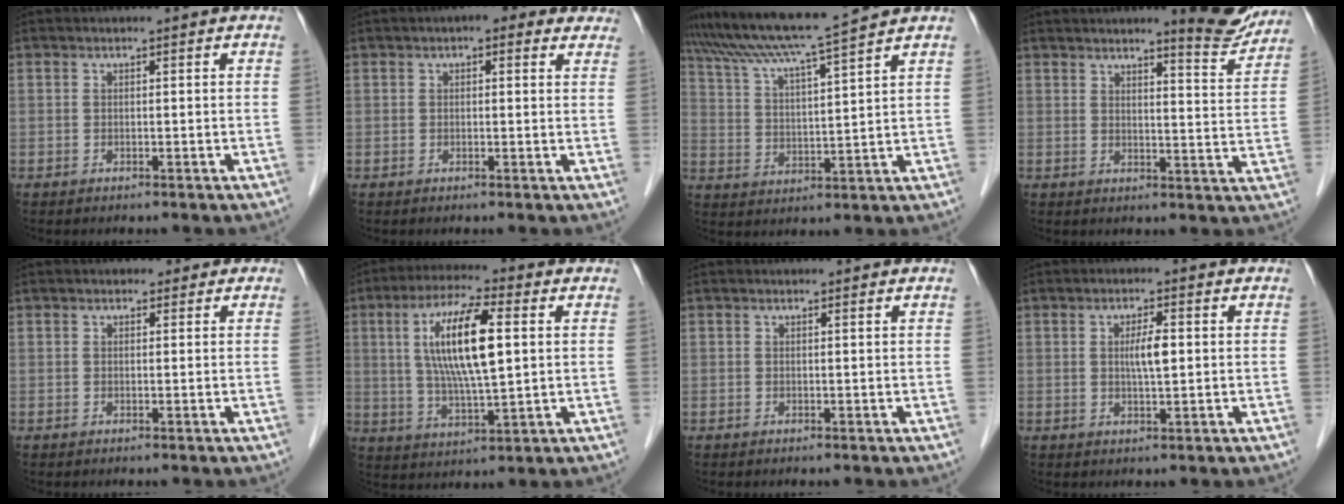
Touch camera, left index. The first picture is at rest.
{"total": 5.3, "force": [3.5, 2.1, 3.3], "torque": [-0.028, 0.027, 0.038]}
{"total": 12.3, "force": [10.6, -2.0, 5.9], "torque": [-0.108, 0.004, 0.178]}
{"total": 7.8, "force": [7.0, 0.5, 3.4], "torque": [-0.039, -0.025, 0.082]}
{"total": 1.5, "force": [0.8, 1.2, 0.4], "torque": [0.000, 0.009, 0.004]}
{"total": 12.5, "force": [2.3, 2.1, 12.1], "torque": [-0.232, 0.007, 0.042]}
{"total": 0.0}
{"total": 3.3, "force": [0.3, 0.4, 3.2], "torque": [-0.056, 0.000, 0.006]}